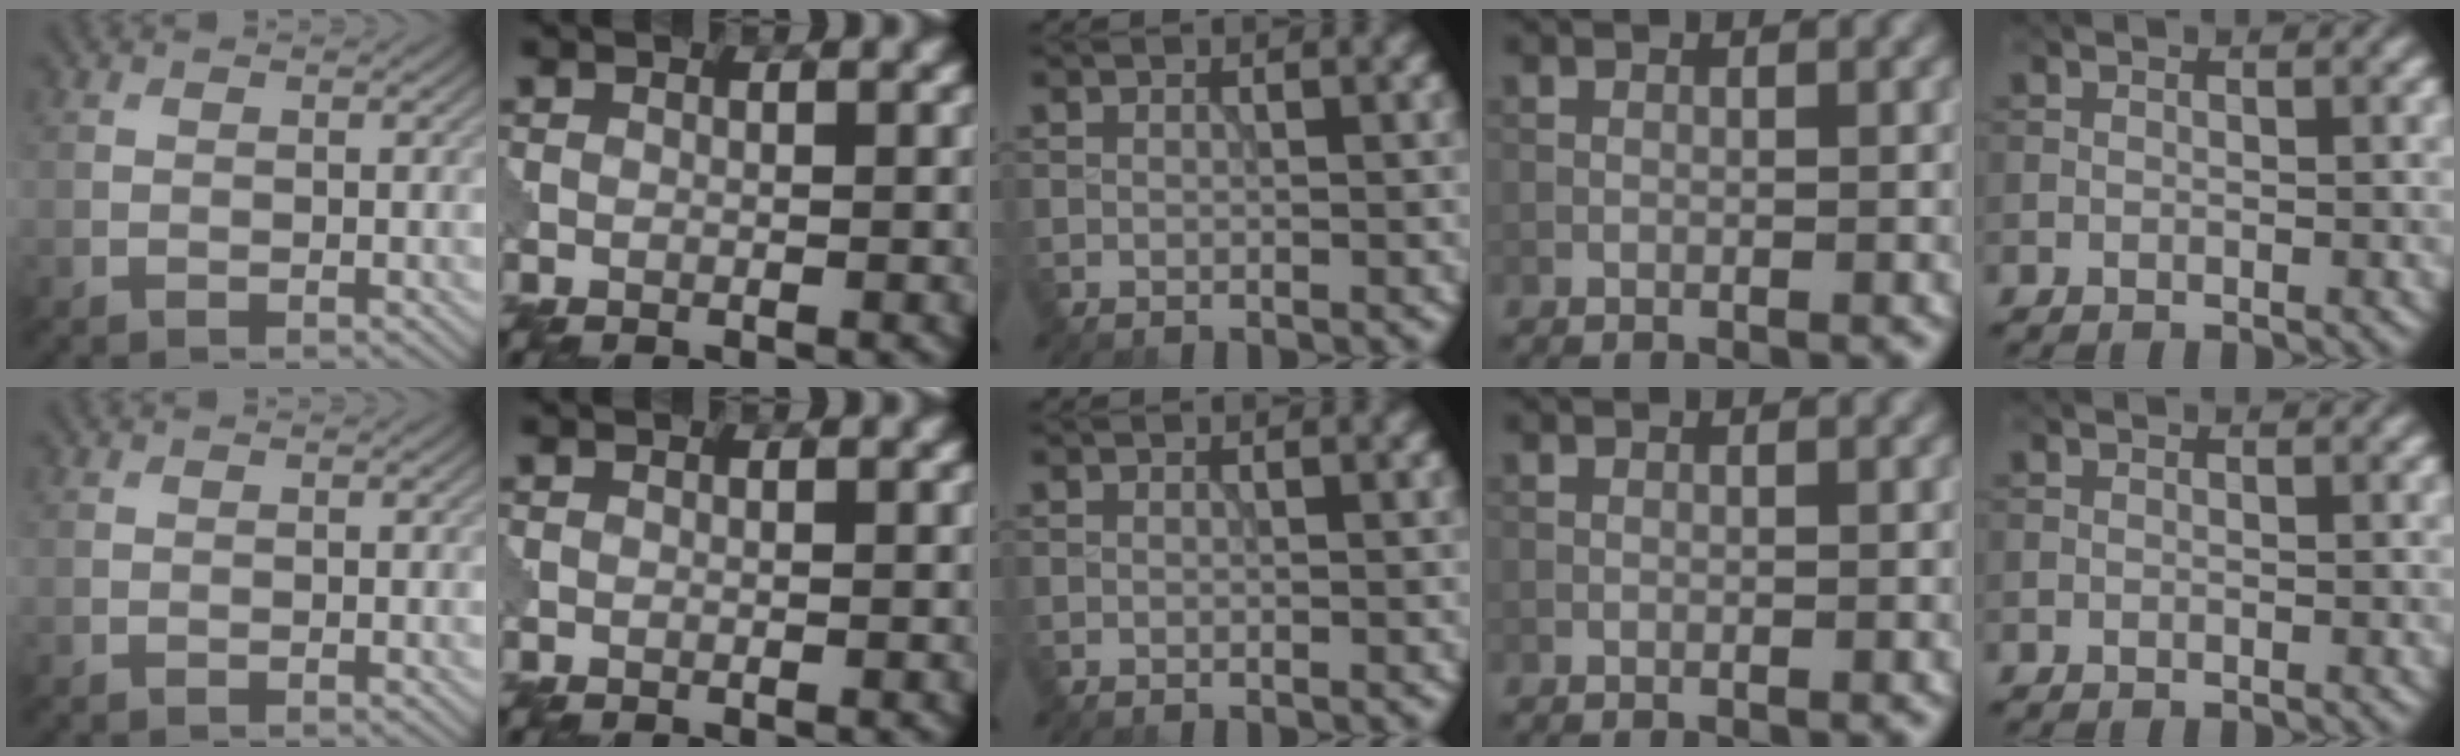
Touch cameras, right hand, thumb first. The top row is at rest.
{}